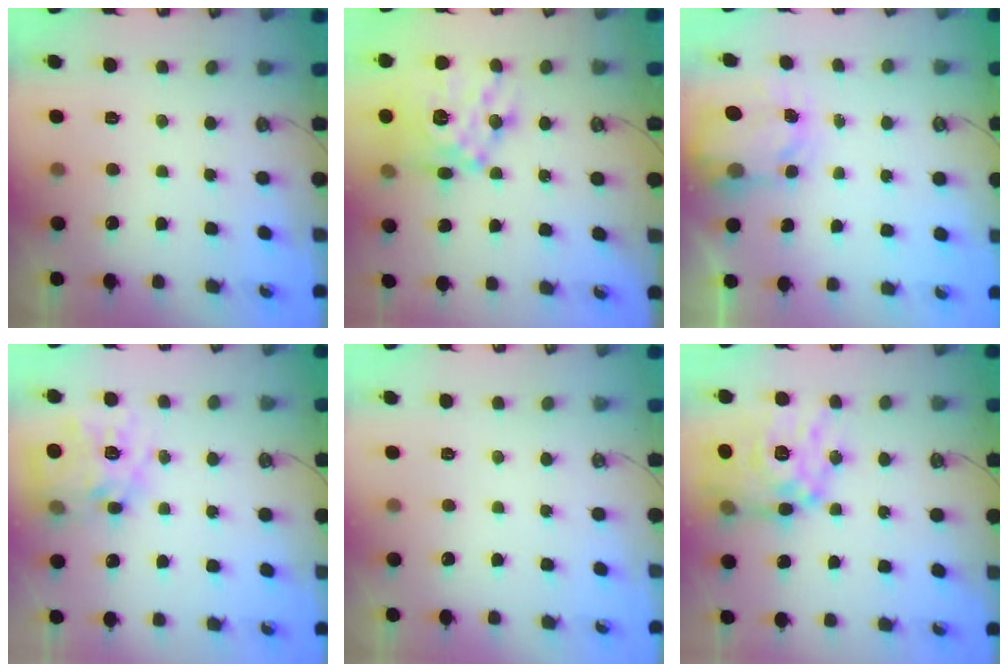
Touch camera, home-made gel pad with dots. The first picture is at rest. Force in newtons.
{"total": 18.0, "press": 18.0, "slide": 1.6}
{"total": 4.4, "press": 4.4, "slide": 0.2}
{"total": 15.4, "press": 15.3, "slide": 1.3}
{"total": 0.0}
{"total": 18.6, "press": 18.5, "slide": 1.8}